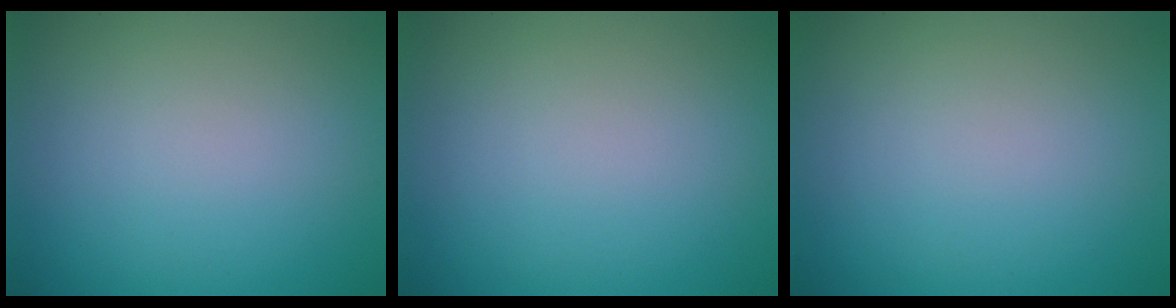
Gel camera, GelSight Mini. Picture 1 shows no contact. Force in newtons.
{"total": 0.0}
{"total": 0.0}